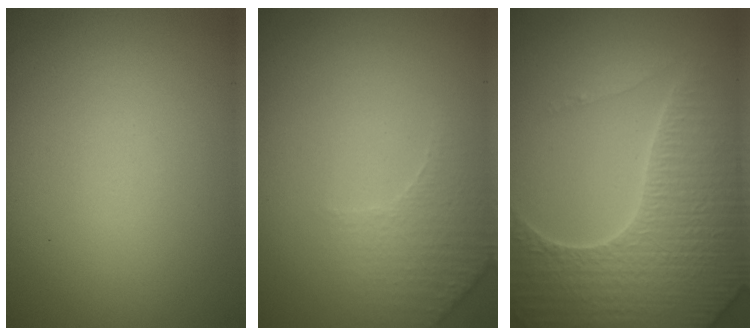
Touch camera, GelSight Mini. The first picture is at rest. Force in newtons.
{"total": 2.8, "press": 2.7, "slide": 0.8}
{"total": 6.9, "press": 6.7, "slide": 1.5}